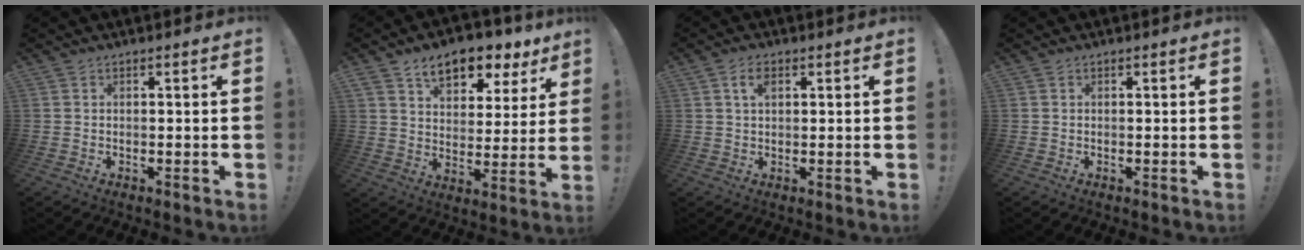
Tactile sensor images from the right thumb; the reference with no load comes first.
{"total": 12.0, "force": [7.9, 6.6, 6.1], "torque": [-0.087, -0.051, 0.141]}
{"total": 3.8, "force": [1.6, 2.0, 2.7], "torque": [-0.044, 0.001, 0.025]}
{"total": 0.0}